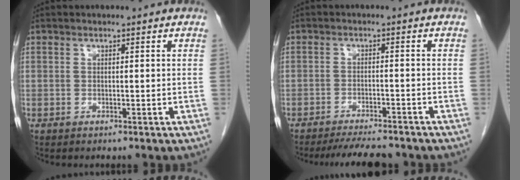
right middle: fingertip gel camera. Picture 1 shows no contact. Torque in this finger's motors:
{"motor_torque": [0.11, -0.09, 0.05, 0.01]}